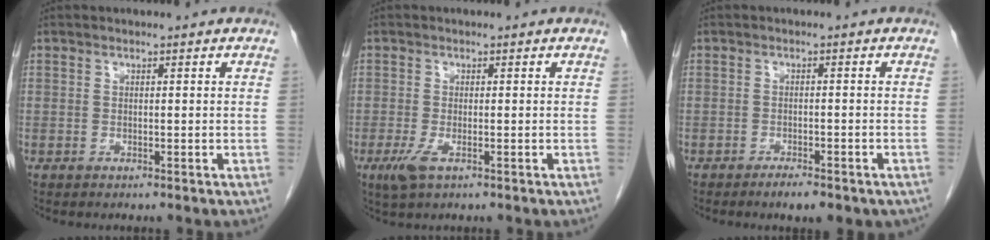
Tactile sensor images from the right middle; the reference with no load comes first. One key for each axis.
{"total": 3.0, "fx": -1.4, "fy": 0.9, "fz": 2.5, "tx": -0.059, "ty": -0.007, "tz": -0.022}
{"total": 4.2, "fx": -3.1, "fy": 1.2, "fz": 2.6, "tx": -0.032, "ty": -0.004, "tz": -0.035}